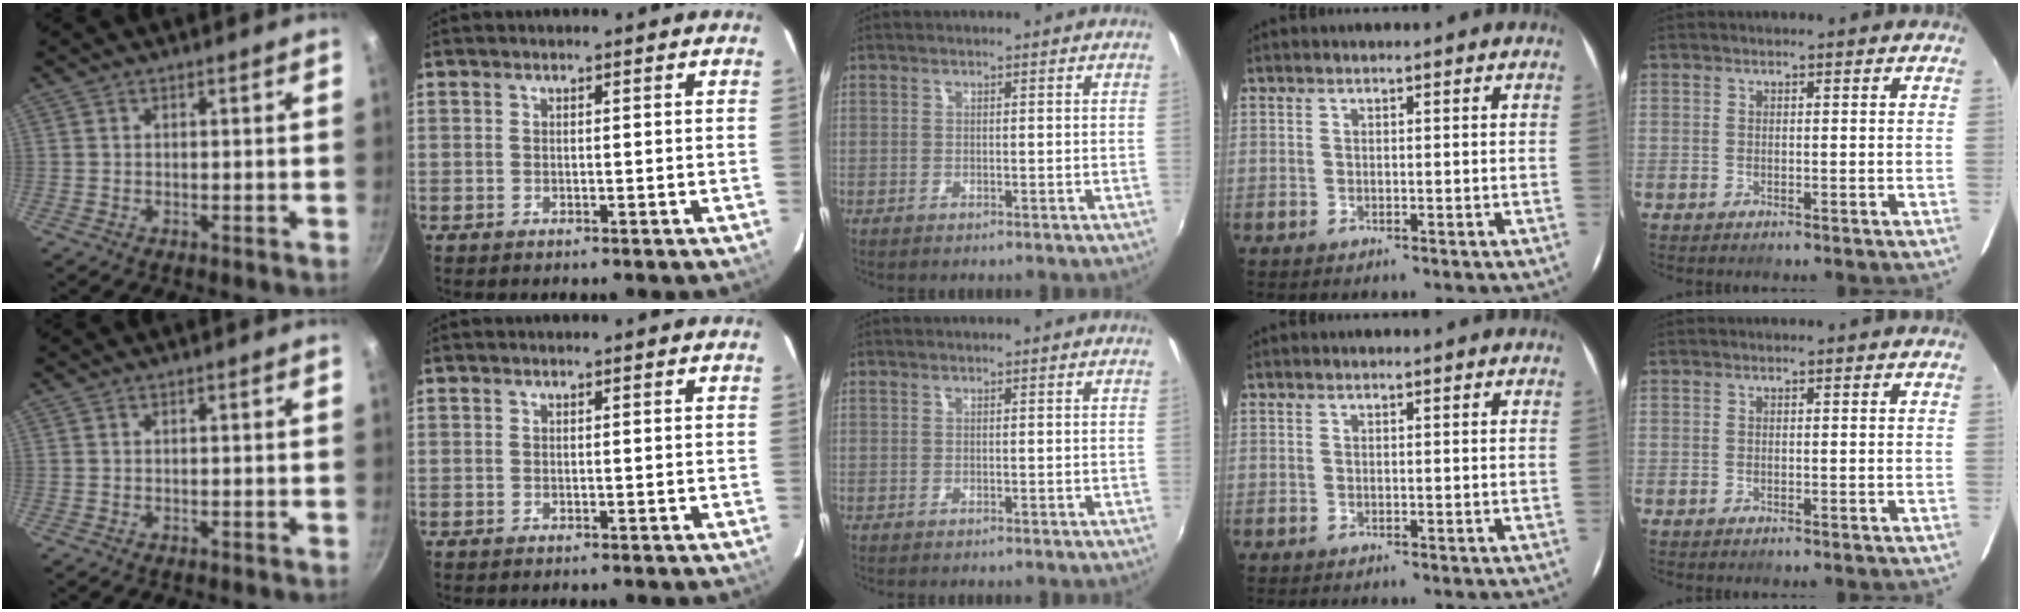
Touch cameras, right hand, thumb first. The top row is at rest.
{}